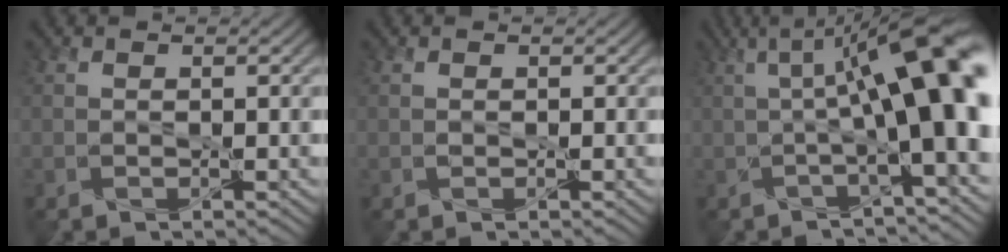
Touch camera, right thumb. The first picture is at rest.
{"total": 0.0}
{"total": 12.1, "force": [0.2, 2.2, 11.9], "torque": [-0.169, 0.026, -0.001]}